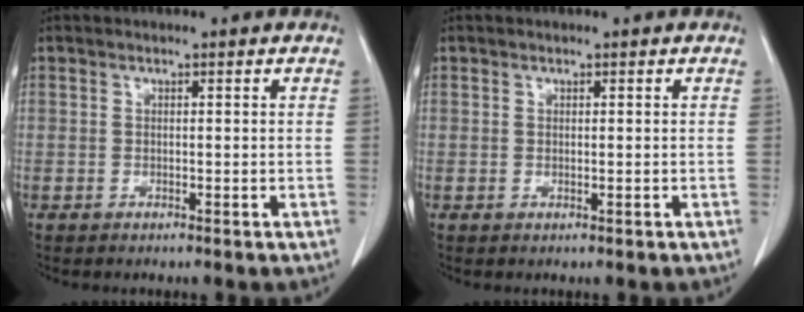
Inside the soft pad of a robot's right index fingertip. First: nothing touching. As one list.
[{"total": 0.0}]